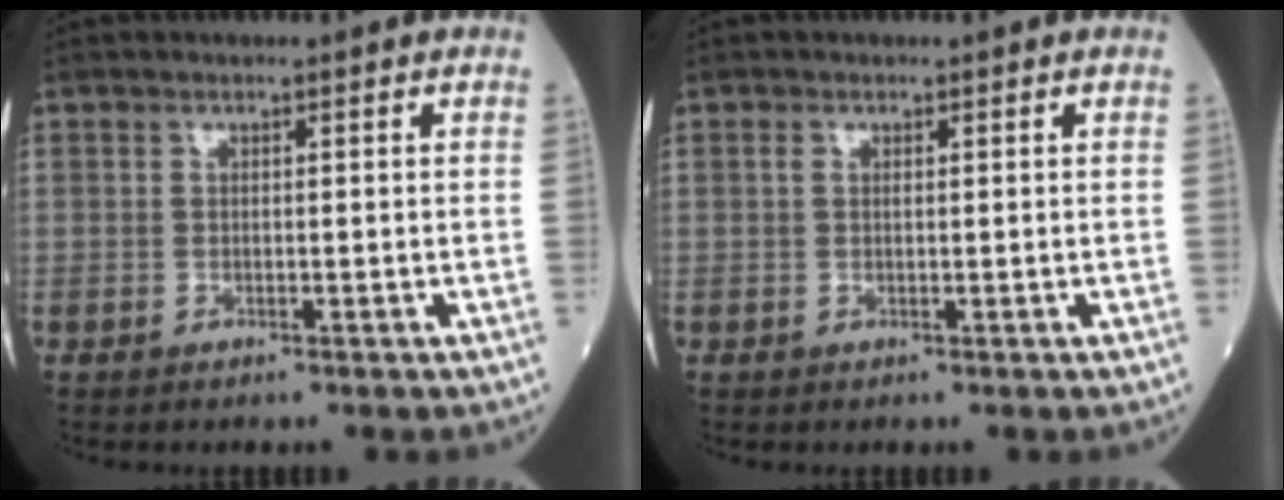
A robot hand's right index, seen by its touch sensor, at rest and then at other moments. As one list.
[{"total": 0.8, "force": [0.3, 0.4, 0.6], "torque": [-0.018, 0.006, 0.006]}]